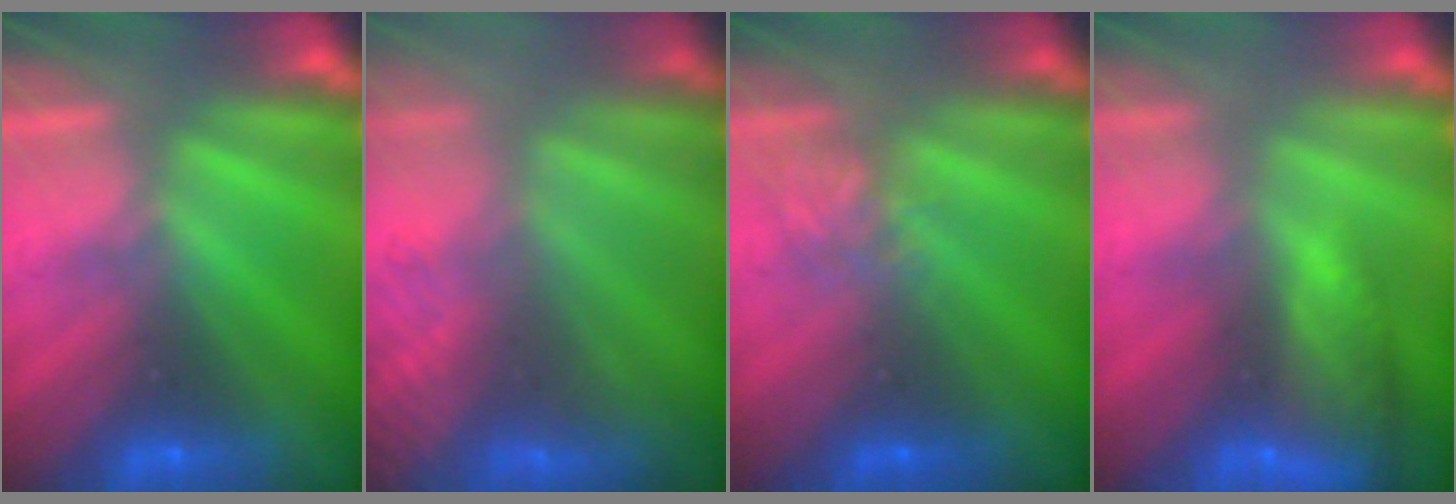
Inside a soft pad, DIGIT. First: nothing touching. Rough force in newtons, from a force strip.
{"total": 4.5}
{"total": 2.1}
{"total": 7.4}